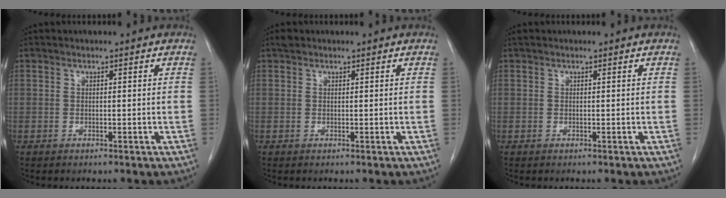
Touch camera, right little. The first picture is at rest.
{"total": 0.9, "force": [0.7, 0.5, 0.2], "torque": [-0.003, 0.010, 0.010]}
{"total": 0.0}